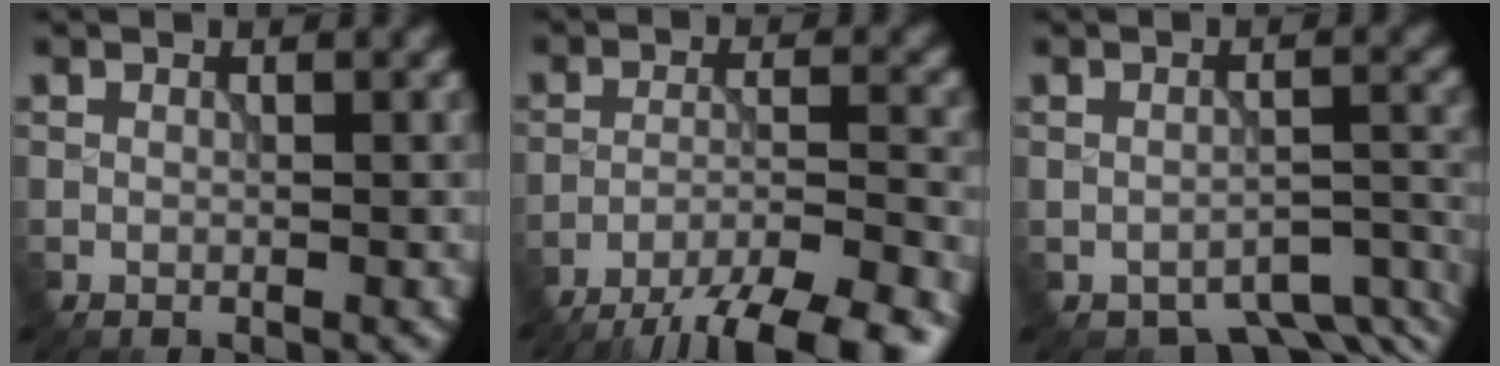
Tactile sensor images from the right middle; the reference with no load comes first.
{"total": 12.2, "force": [-10.3, 2.6, 5.9], "torque": [-0.089, -0.012, -0.137]}
{"total": 4.4, "force": [-3.6, 1.8, 1.9], "torque": [-0.020, -0.019, -0.044]}